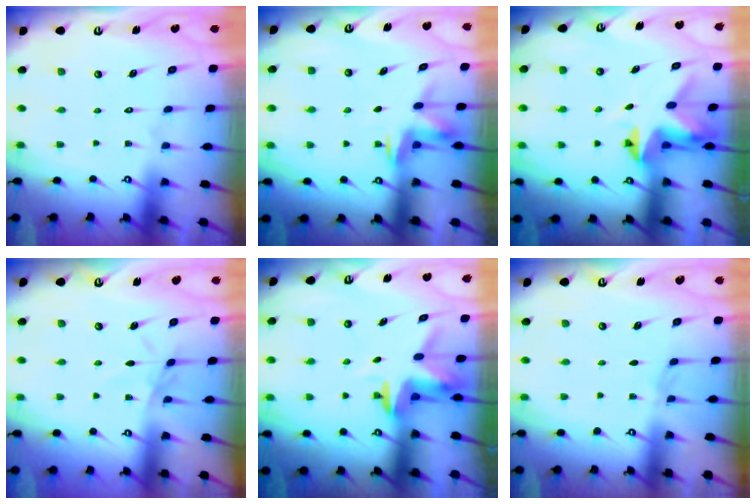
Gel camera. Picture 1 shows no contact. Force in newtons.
{"total": 3.3, "press": 3.3, "slide": 0.4}
{"total": 4.0, "press": 4.0, "slide": 0.1}
{"total": 2.9, "press": 2.9, "slide": 0.5}
{"total": 3.1, "press": 3.1, "slide": 0.2}
{"total": 2.3, "press": 2.2, "slide": 0.5}